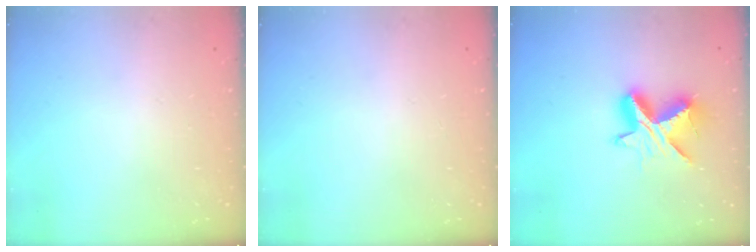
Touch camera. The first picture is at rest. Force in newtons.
{"total": 0.0}
{"total": 9.9, "press": 9.9, "slide": 0.7}